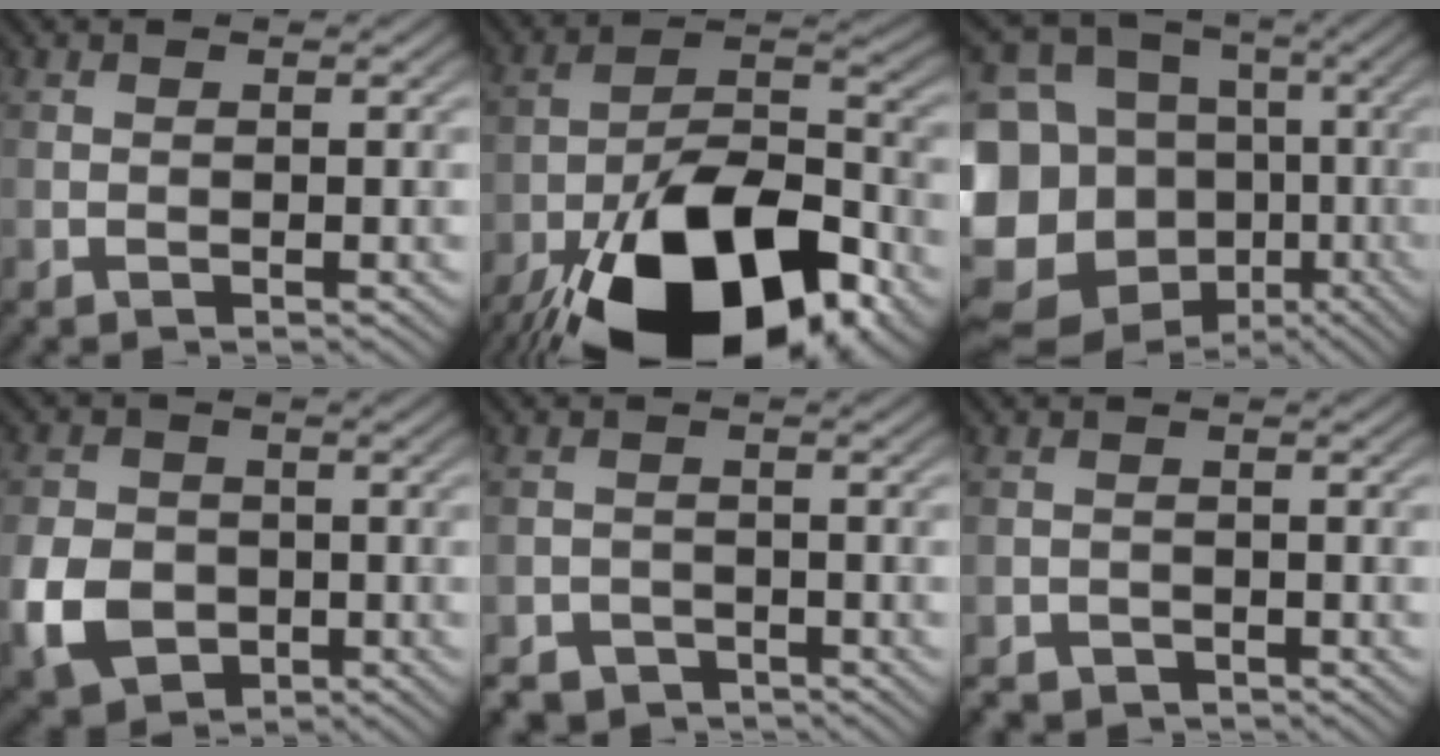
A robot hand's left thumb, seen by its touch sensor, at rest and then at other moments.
{"total": 21.5, "force": [-13.1, 9.6, 14.1], "torque": [-0.243, -0.042, -0.201]}
{"total": 19.8, "force": [-5.6, 17.2, 8.1], "torque": [-0.246, -0.006, -0.097]}
{"total": 7.3, "force": [-2.2, 5.8, 3.9], "torque": [-0.101, -0.016, -0.051]}
{"total": 3.6, "force": [-3.0, 1.9, 0.7], "torque": [-0.010, -0.001, -0.055]}
{"total": 2.3, "force": [-2.0, 1.0, 0.4], "torque": [-0.006, -0.004, -0.041]}